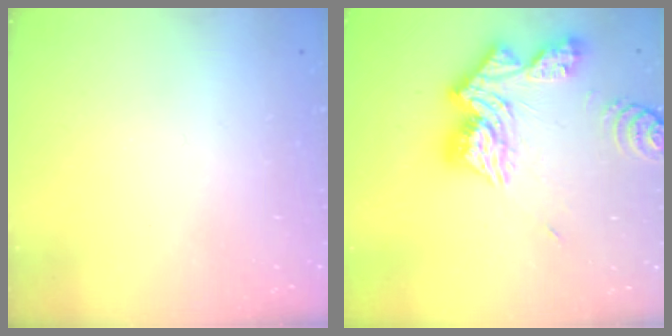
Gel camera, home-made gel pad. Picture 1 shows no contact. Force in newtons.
{"total": 18.5, "press": 18.4, "slide": 1.6}